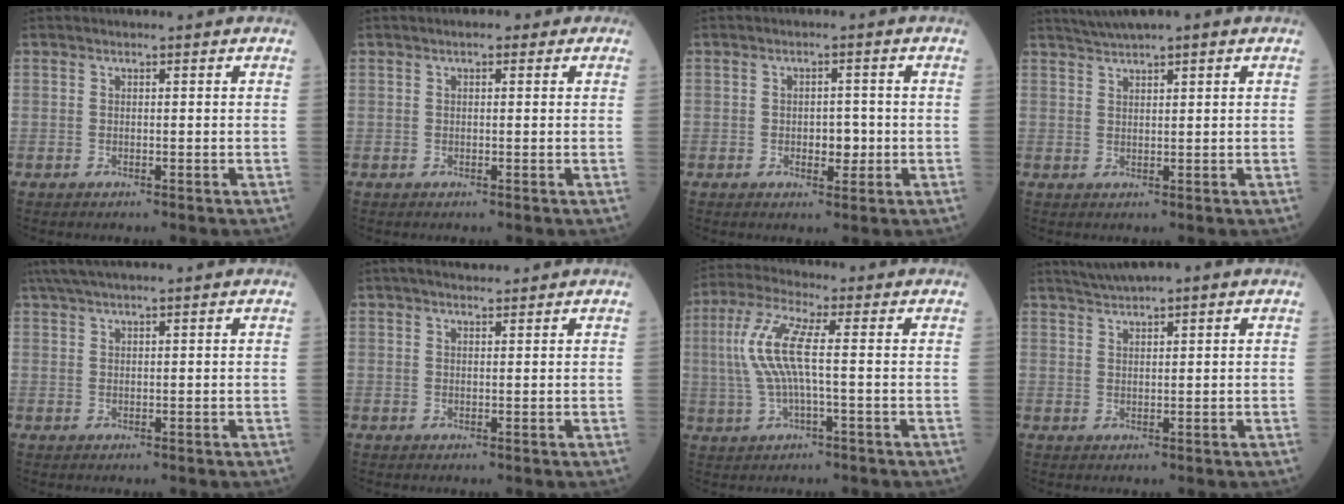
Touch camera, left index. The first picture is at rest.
{"total": 1.5, "force": [0.7, 0.8, 1.0], "torque": [-0.017, 0.011, 0.006]}
{"total": 3.1, "force": [-0.7, 1.7, 2.5], "torque": [-0.034, 0.004, -0.005]}
{"total": 4.2, "force": [3.3, -0.1, 2.6], "torque": [-0.055, 0.028, 0.061]}
{"total": 5.0, "force": [4.1, 0.0, 2.9], "torque": [-0.050, 0.039, 0.075]}
{"total": 3.0, "force": [2.6, 0.5, 1.4], "torque": [-0.021, 0.019, 0.041]}
{"total": 8.1, "force": [0.5, 1.1, 8.1], "torque": [-0.186, 0.018, 0.005]}
{"total": 3.8, "force": [3.0, -0.1, 2.2], "torque": [-0.049, 0.026, 0.058]}